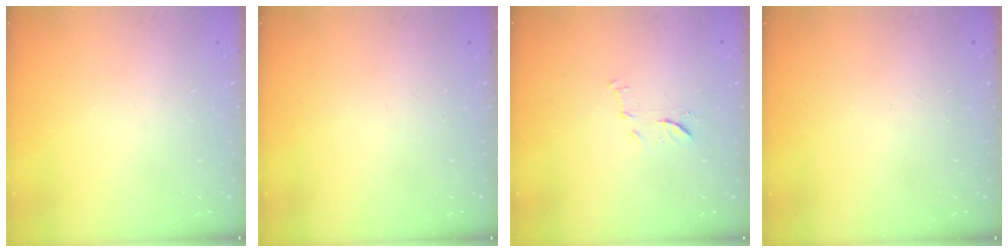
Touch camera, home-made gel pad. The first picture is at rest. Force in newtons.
{"total": 0.0}
{"total": 7.4, "press": 7.3, "slide": 0.6}
{"total": 0.0}